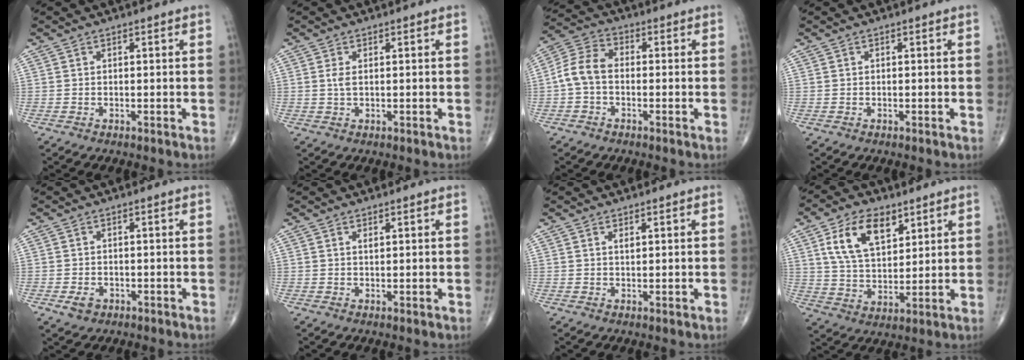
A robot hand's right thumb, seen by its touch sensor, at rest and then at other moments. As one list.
[{"total": 0.8, "force": [0.2, 0.3, 0.8], "torque": [-0.021, -0.004, 0.005]}, {"total": 7.1, "force": [-1.0, 4.8, 5.1], "torque": [-0.097, 0.025, -0.033]}, {"total": 0.0}, {"total": 2.5, "force": [-1.0, 2.0, 1.3], "torque": [-0.017, 0.001, -0.012]}, {"total": 1.0, "force": [0.5, 0.4, 0.8], "torque": [-0.012, -0.003, 0.009]}, {"total": 1.2, "force": [0.6, 0.5, 0.9], "torque": [-0.014, -0.004, 0.010]}, {"total": 12.4, "force": [5.7, 7.1, 8.5], "torque": [-0.134, -0.020, 0.112]}]